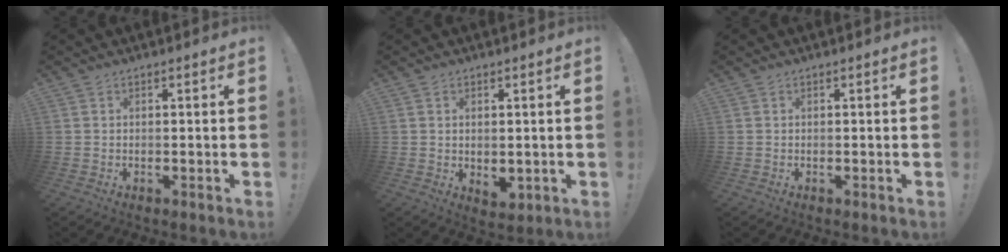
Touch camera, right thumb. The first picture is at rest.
{"total": 3.1, "force": [0.2, 2.1, 2.3], "torque": [-0.022, -0.002, 0.006]}
{"total": 0.0}